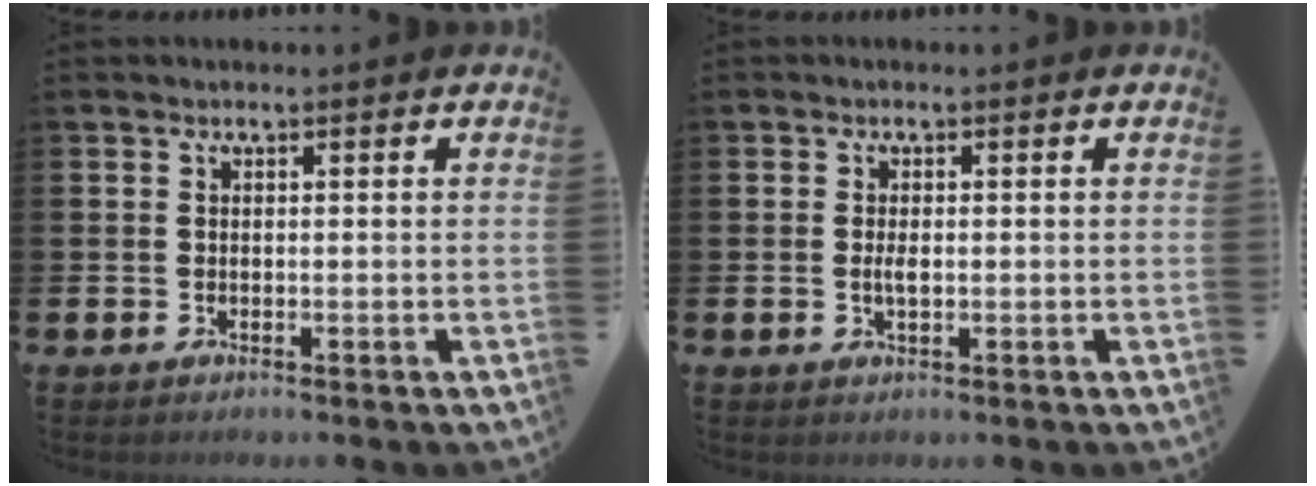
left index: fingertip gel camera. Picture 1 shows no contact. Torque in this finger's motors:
{"motor_torque": [0.37, -0.01, 0.03, 0.02]}